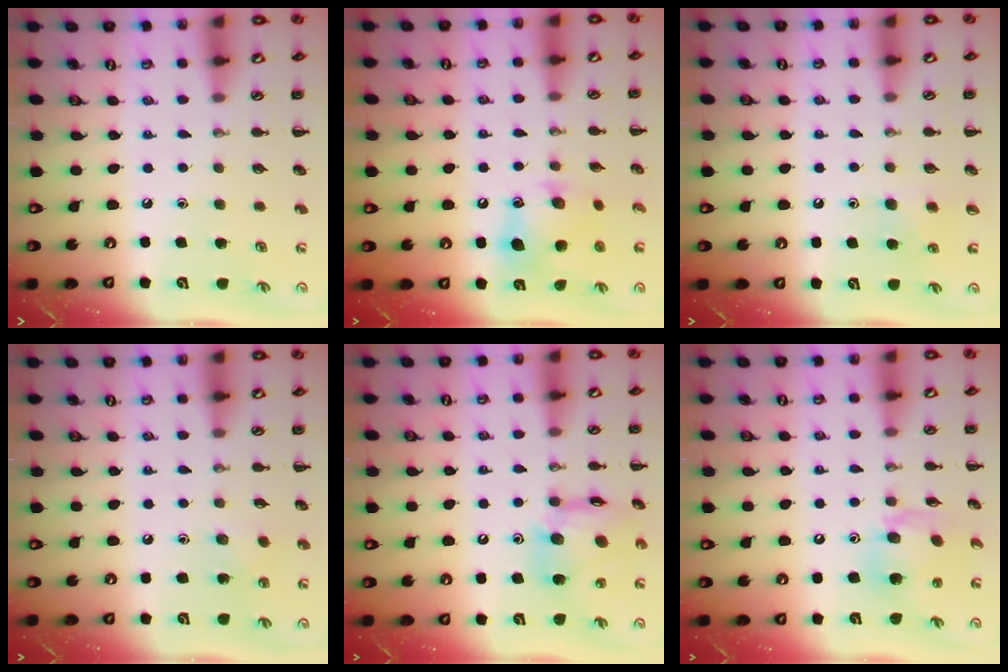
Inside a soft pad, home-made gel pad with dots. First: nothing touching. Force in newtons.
{"total": 9.9, "press": 9.8, "slide": 1.6}
{"total": 4.2, "press": 4.0, "slide": 1.4}
{"total": 4.6, "press": 4.4, "slide": 1.5}
{"total": 14.0, "press": 13.8, "slide": 2.5}
{"total": 13.4, "press": 12.9, "slide": 3.5}